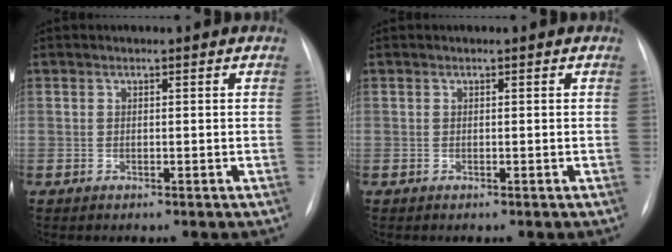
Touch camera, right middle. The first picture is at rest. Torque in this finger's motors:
{"motor_torque": [0.09, -0.16, 0.02, 0.00]}